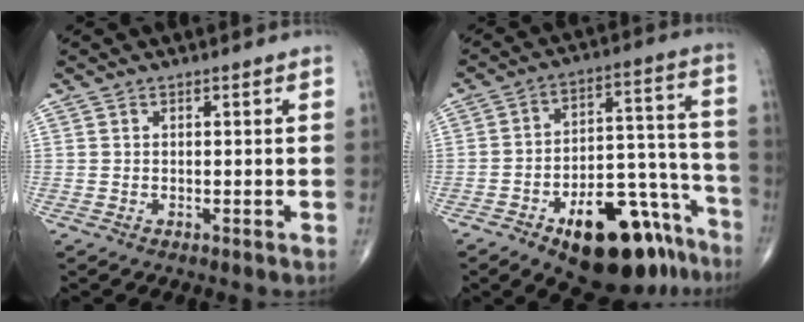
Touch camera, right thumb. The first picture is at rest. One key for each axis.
{"total": 21.3, "fx": -12.6, "fy": 9.9, "fz": 14.1, "tx": -0.138, "ty": 0.099, "tz": -0.182}